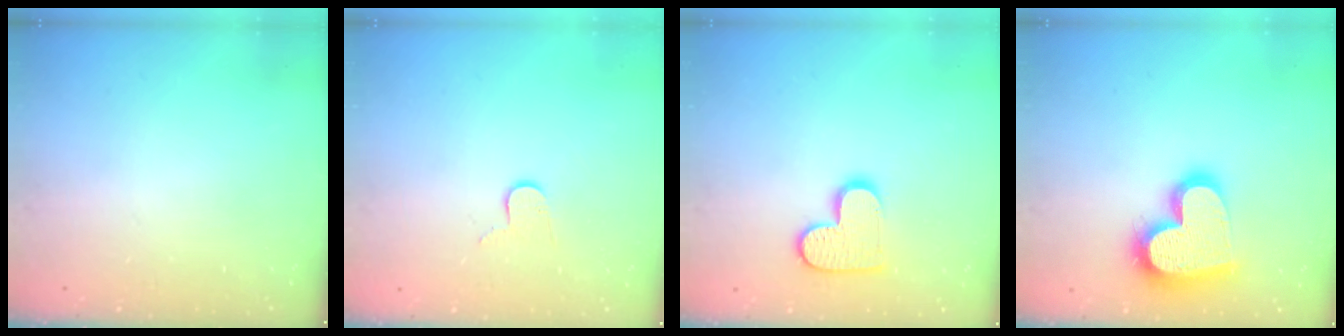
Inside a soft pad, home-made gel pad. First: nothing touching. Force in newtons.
{"total": 6.0, "press": 6.0, "slide": 0.2}
{"total": 11.7, "press": 11.6, "slide": 0.6}
{"total": 20.6, "press": 20.5, "slide": 1.4}